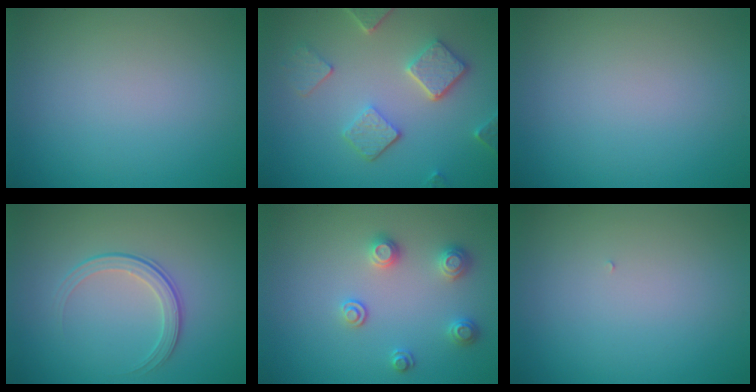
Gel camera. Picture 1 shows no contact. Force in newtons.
{"total": 4.9, "press": 3.8, "slide": 3.1}
{"total": 0.0}
{"total": 2.1, "press": 1.5, "slide": 1.5}
{"total": 2.4, "press": 2.4, "slide": 0.4}
{"total": 0.0}